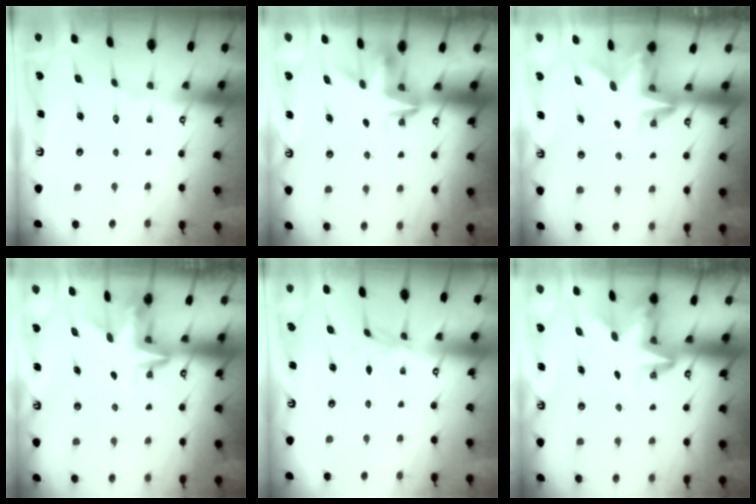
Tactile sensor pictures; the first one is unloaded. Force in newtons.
{"total": 3.6, "press": 3.6, "slide": 0.2}
{"total": 3.5, "press": 3.5, "slide": 0.3}
{"total": 3.3, "press": 3.3, "slide": 0.3}
{"total": 2.8, "press": 2.7, "slide": 0.4}
{"total": 3.4, "press": 3.4, "slide": 0.1}